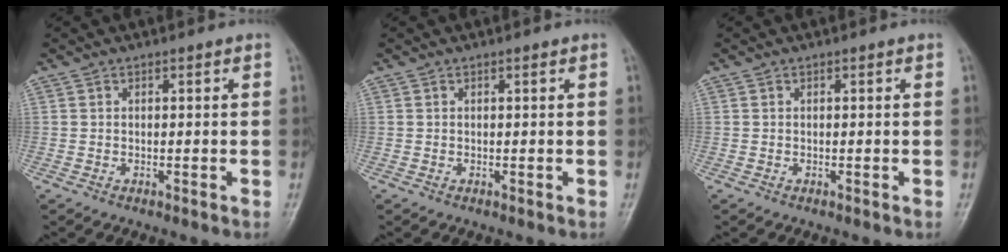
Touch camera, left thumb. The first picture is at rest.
{"total": 0.0}
{"total": 0.0}